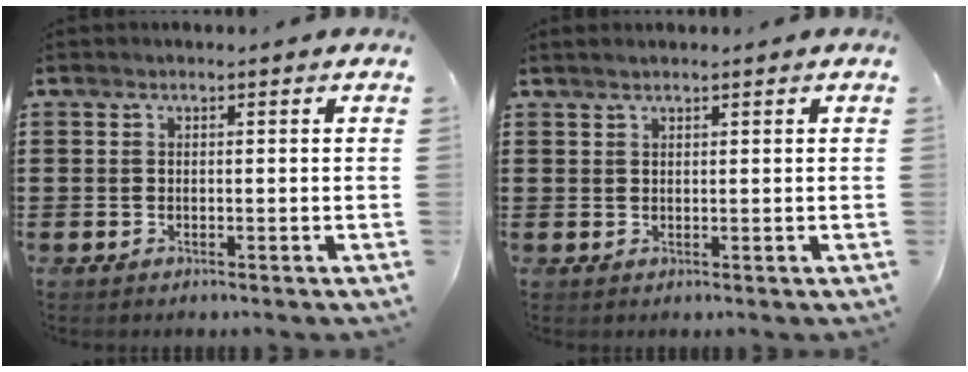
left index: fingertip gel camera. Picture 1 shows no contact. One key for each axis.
{"total": 0.8, "fx": 0.7, "fy": 0.1, "fz": 0.4, "tx": -0.009, "ty": 0.002, "tz": 0.014}